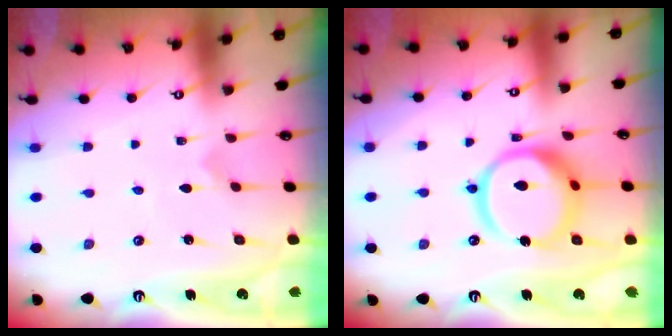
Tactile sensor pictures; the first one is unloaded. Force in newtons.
{"total": 17.2, "press": 17.1, "slide": 1.8}